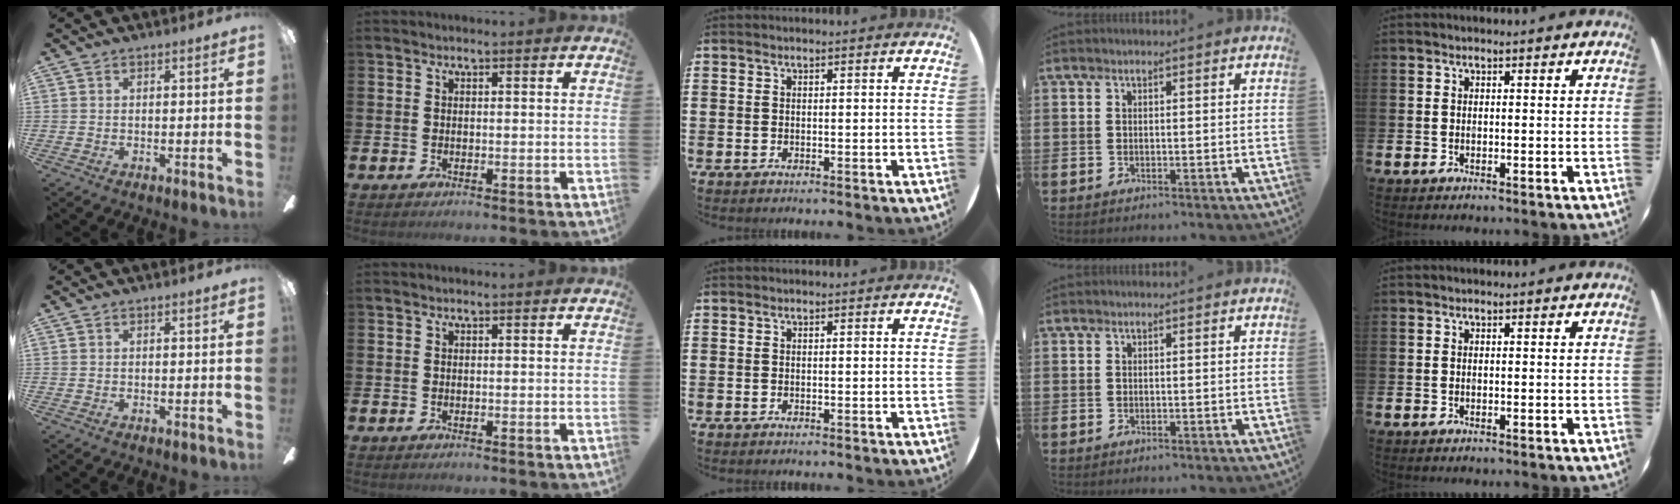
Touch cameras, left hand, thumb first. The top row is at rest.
{}